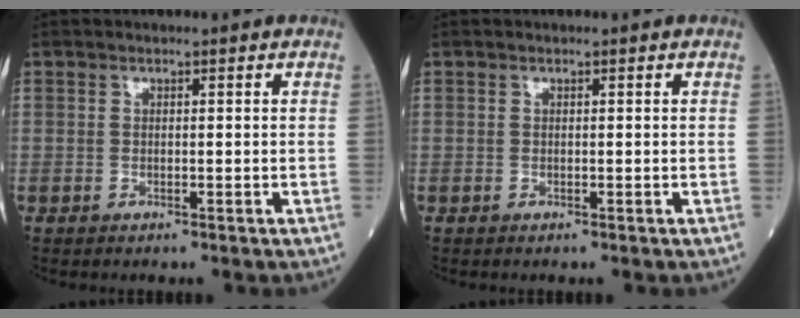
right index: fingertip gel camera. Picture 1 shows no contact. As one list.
[{"total": 0.0}]